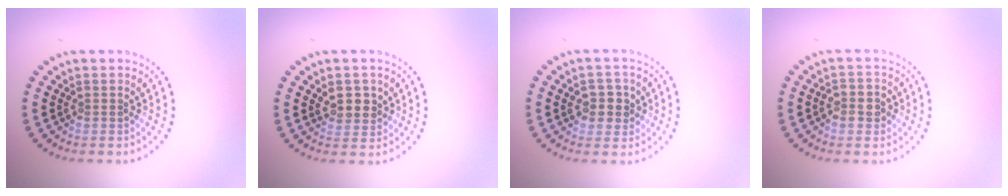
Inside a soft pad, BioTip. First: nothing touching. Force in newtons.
{"total": 2.4, "press": 2.3, "slide": 0.7}
{"total": 2.5, "press": 2.4, "slide": 0.3}
{"total": 2.1, "press": 2.0, "slide": 0.4}